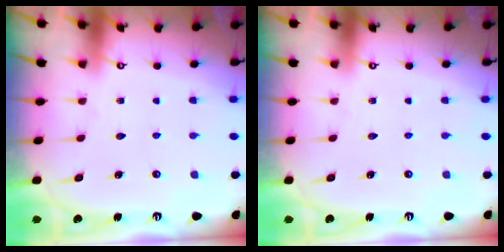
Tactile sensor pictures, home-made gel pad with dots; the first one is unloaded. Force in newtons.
{"total": 0.0}